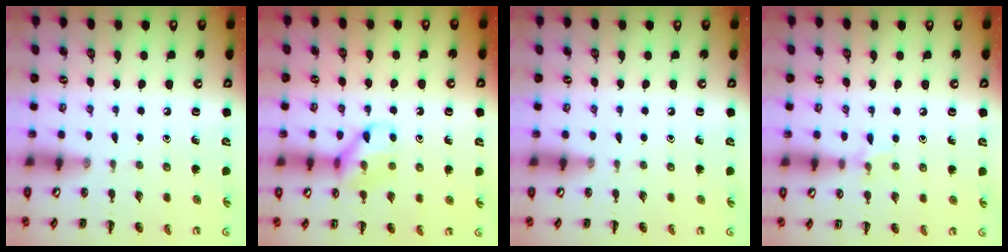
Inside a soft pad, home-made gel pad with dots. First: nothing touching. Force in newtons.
{"total": 10.1, "press": 10.1, "slide": 0.1}
{"total": 0.0}
{"total": 5.5, "press": 5.2, "slide": 1.6}